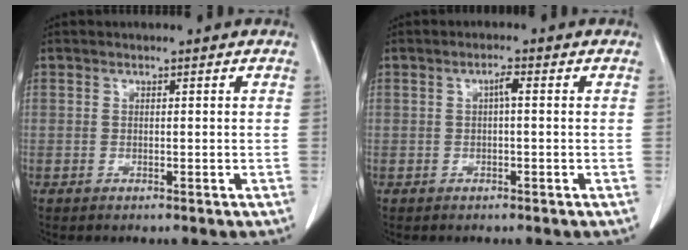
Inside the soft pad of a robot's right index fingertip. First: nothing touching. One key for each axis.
{"total": 1.5, "fx": 0.1, "fy": 0.2, "fz": 1.5, "tx": -0.026, "ty": 0.004, "tz": 0.003}